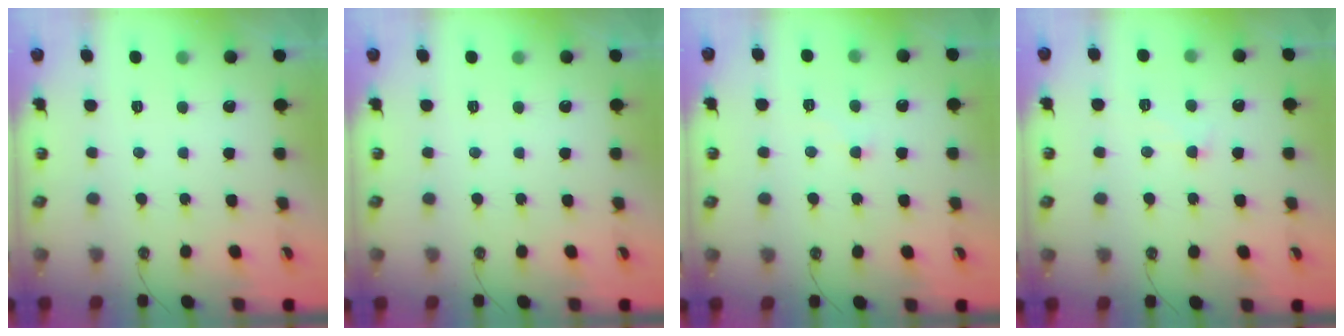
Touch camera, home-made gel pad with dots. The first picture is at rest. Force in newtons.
{"total": 0.0}
{"total": 0.5, "press": 0.1, "slide": 0.5}
{"total": 1.7, "press": 1.6, "slide": 0.7}